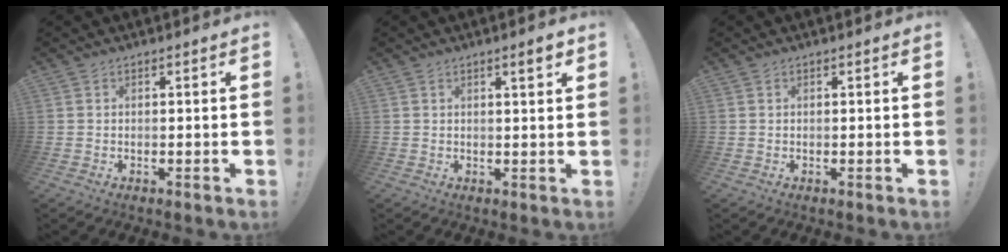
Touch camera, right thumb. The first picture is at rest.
{"total": 3.0, "force": [1.7, 0.4, 2.5], "torque": [-0.021, -0.011, 0.022]}
{"total": 0.0}